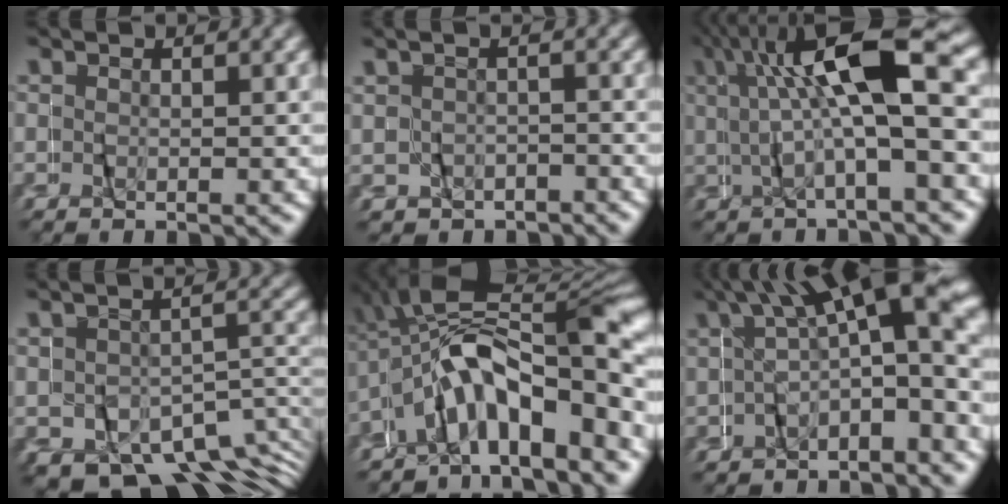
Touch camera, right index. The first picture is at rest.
{"total": 2.1, "force": [0.1, 2.1, -0.3], "torque": [-0.005, 0.015, -0.002]}
{"total": 9.4, "force": [2.4, 2.3, 8.8], "torque": [-0.135, 0.029, 0.033]}
{"total": 8.8, "force": [-4.4, 5.9, 4.7], "torque": [-0.068, -0.029, -0.059]}
{"total": 11.5, "force": [-1.3, 6.4, 9.4], "torque": [-0.165, 0.006, -0.027]}
{"total": 8.4, "force": [2.5, 3.2, 7.4], "torque": [-0.090, 0.026, 0.025]}